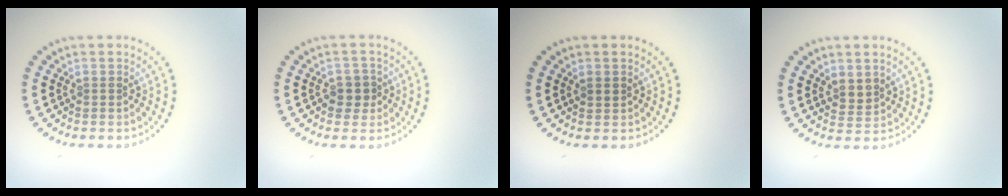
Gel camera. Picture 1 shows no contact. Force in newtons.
{"total": 1.7, "press": 1.6, "slide": 0.6}
{"total": 1.0, "press": 0.9, "slide": 0.4}
{"total": 1.7, "press": 1.5, "slide": 0.9}